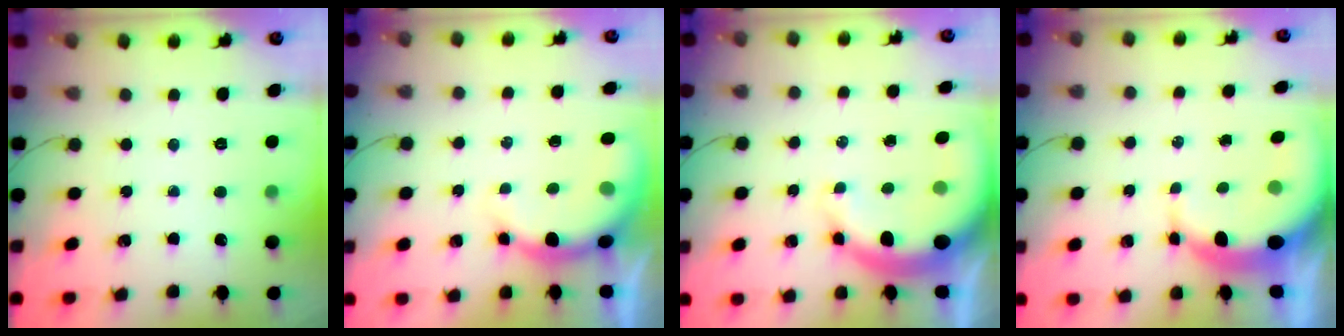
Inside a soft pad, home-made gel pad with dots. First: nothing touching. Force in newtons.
{"total": 7.9, "press": 7.7, "slide": 1.4}
{"total": 11.6, "press": 11.4, "slide": 2.3}
{"total": 8.0, "press": 7.9, "slide": 1.4}